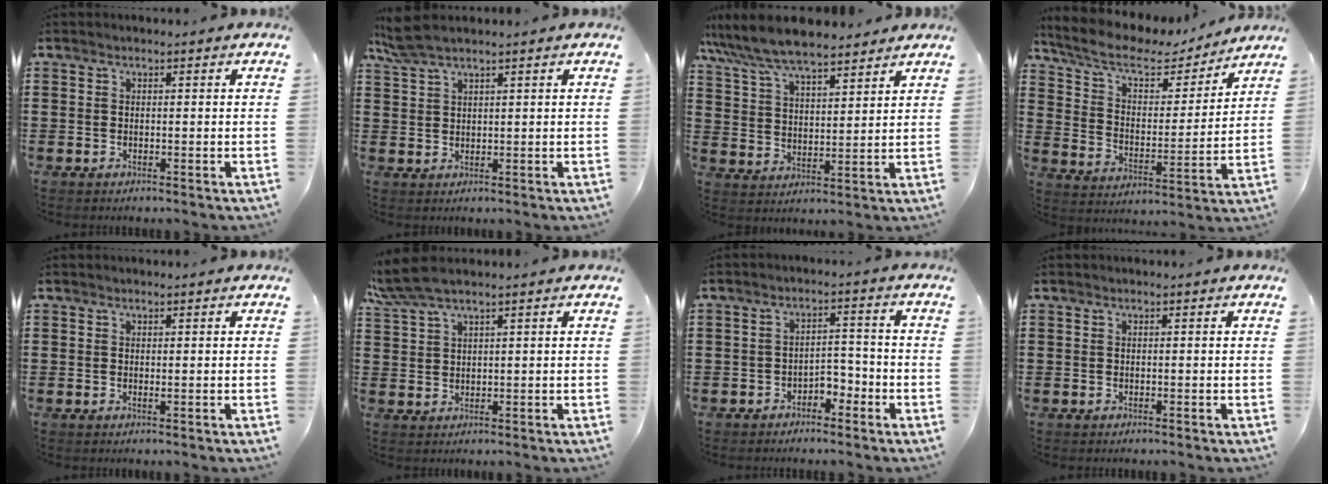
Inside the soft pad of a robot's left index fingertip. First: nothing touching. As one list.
[{"total": 3.6, "force": [2.7, 0.5, 2.4], "torque": [-0.054, 0.001, 0.050]}, {"total": 8.4, "force": [7.6, 1.5, 3.3], "torque": [-0.091, -0.024, 0.140]}, {"total": 8.9, "force": [6.8, 3.3, 4.7], "torque": [-0.118, -0.027, 0.116]}, {"total": 0.6, "force": [0.2, 0.0, 0.5], "torque": [-0.010, -0.003, 0.004]}, {"total": 4.5, "force": [3.3, 0.6, 3.0], "torque": [-0.066, 0.004, 0.060]}, {"total": 3.2, "force": [-2.6, 1.4, 1.1], "torque": [-0.026, 0.008, -0.054]}, {"total": 0.0}]